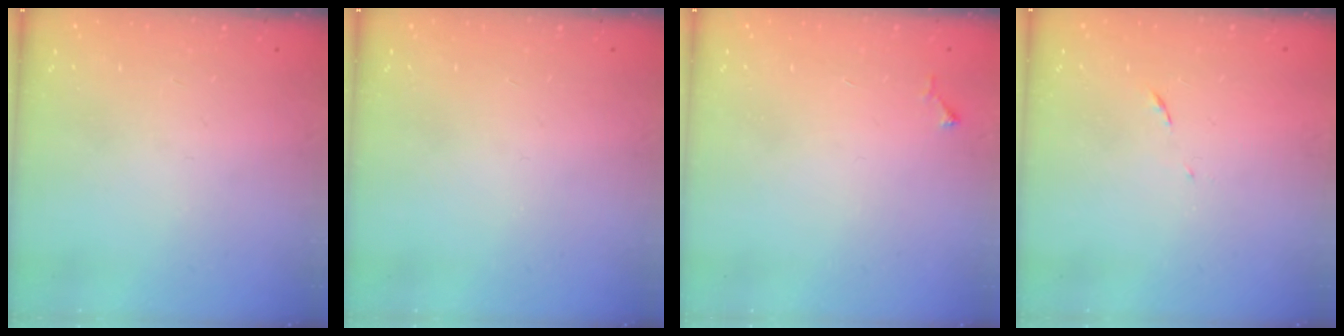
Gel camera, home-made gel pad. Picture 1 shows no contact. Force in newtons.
{"total": 0.0}
{"total": 4.5, "press": 4.5, "slide": 0.6}
{"total": 5.6, "press": 5.6, "slide": 0.4}